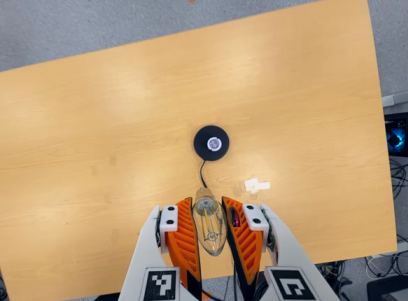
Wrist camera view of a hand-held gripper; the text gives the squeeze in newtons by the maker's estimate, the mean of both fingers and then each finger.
{"total": 18.4, "left": 20.0, "right": 16.8}